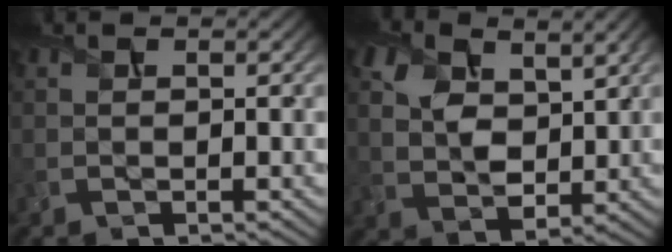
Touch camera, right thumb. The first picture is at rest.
{"total": 7.1, "force": [3.0, 4.2, 4.8], "torque": [-0.116, 0.000, 0.058]}